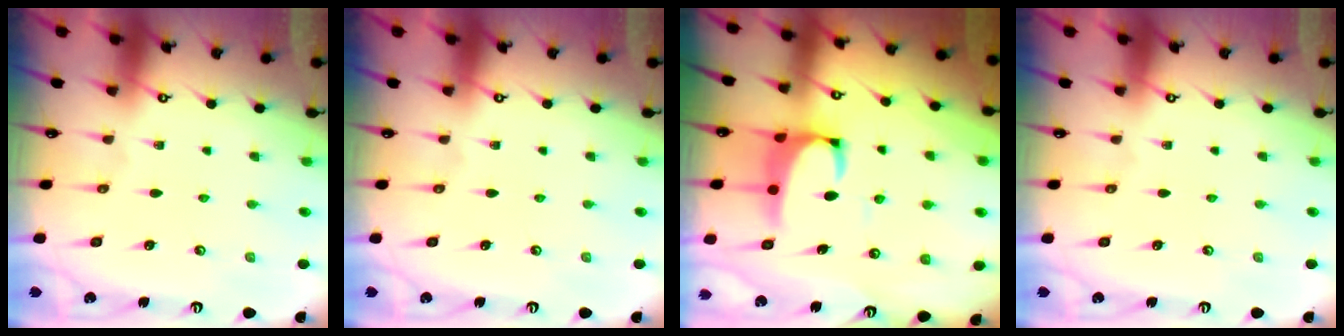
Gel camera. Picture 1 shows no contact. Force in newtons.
{"total": 0.0}
{"total": 2.5, "press": 2.3, "slide": 0.9}
{"total": 0.0}